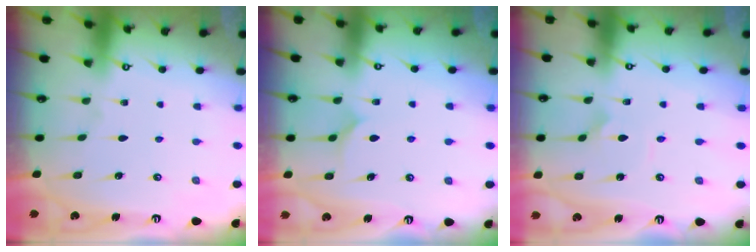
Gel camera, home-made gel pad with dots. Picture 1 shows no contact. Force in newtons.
{"total": 6.6, "press": 6.6, "slide": 0.3}
{"total": 2.9, "press": 2.9, "slide": 0.4}